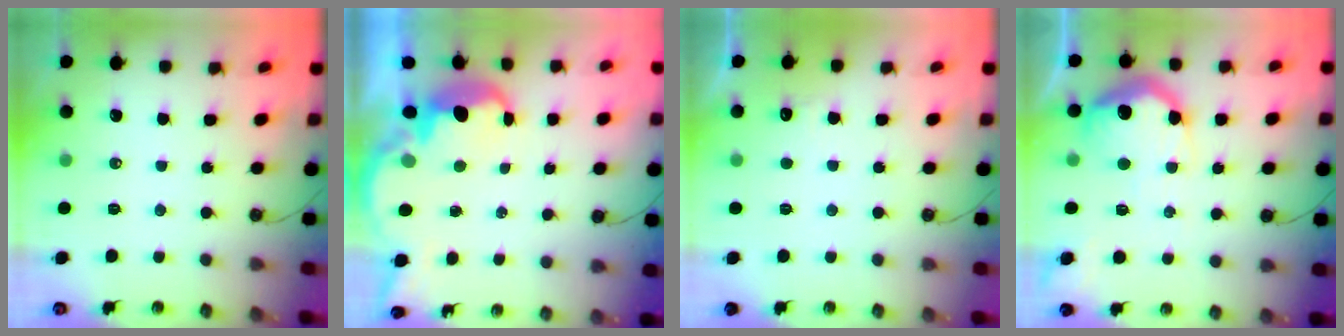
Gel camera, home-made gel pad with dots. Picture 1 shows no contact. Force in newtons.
{"total": 6.3, "press": 6.3, "slide": 0.9}
{"total": 4.5, "press": 4.4, "slide": 1.2}
{"total": 20.2, "press": 20.2, "slide": 1.2}